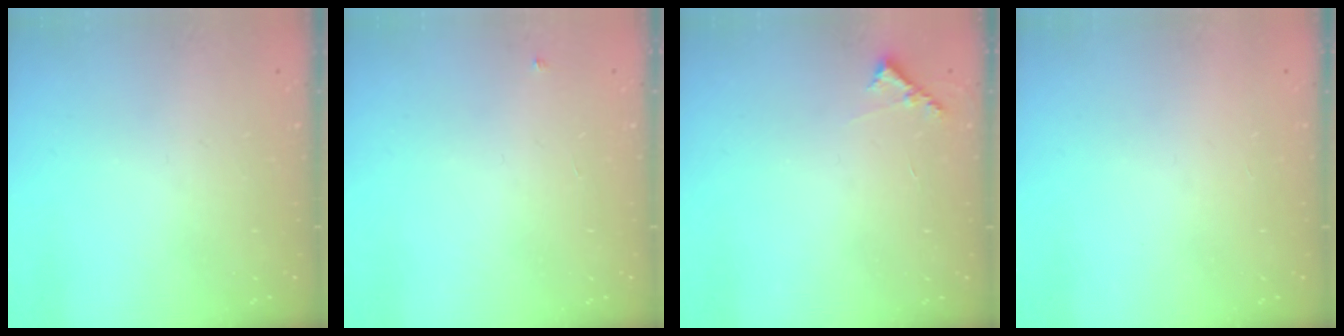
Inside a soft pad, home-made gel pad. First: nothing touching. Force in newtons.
{"total": 2.7, "press": 2.7, "slide": 0.4}
{"total": 5.8, "press": 5.8, "slide": 0.5}
{"total": 1.5, "press": 1.5, "slide": 0.1}